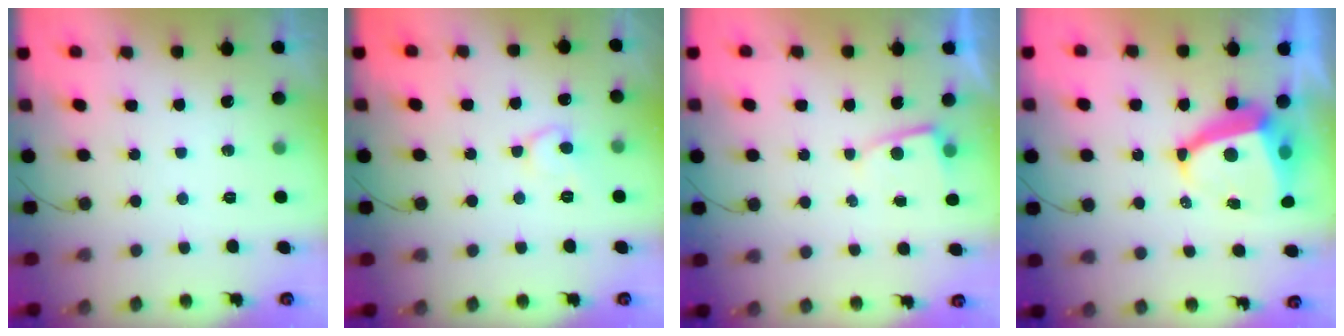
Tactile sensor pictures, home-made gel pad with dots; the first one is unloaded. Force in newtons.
{"total": 7.2, "press": 7.1, "slide": 0.7}
{"total": 2.0, "press": 2.0, "slide": 0.2}
{"total": 9.6, "press": 9.5, "slide": 1.1}